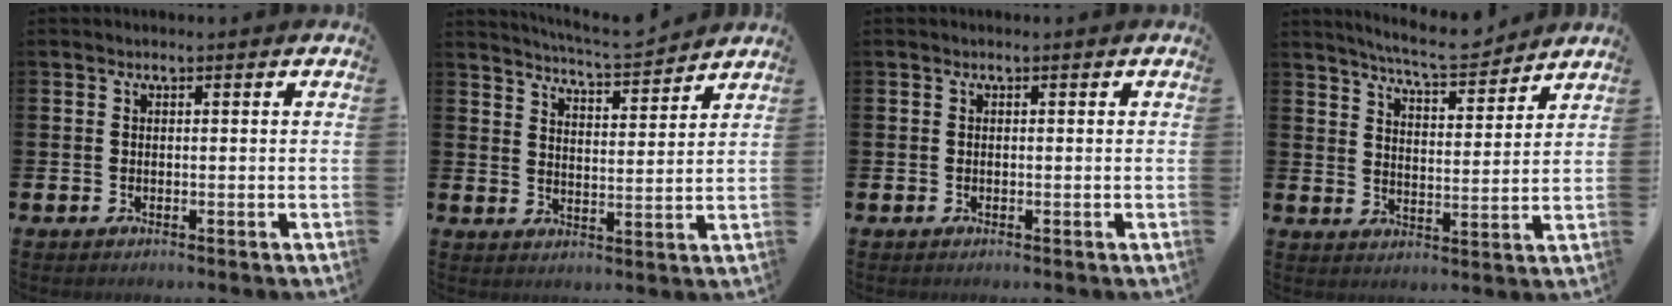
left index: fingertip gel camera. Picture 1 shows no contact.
{"total": 5.7, "force": [5.6, -0.5, 0.6], "torque": [-0.030, -0.039, 0.099]}
{"total": 0.0}
{"total": 7.1, "force": [6.8, 0.4, 2.0], "torque": [-0.051, -0.039, 0.120]}